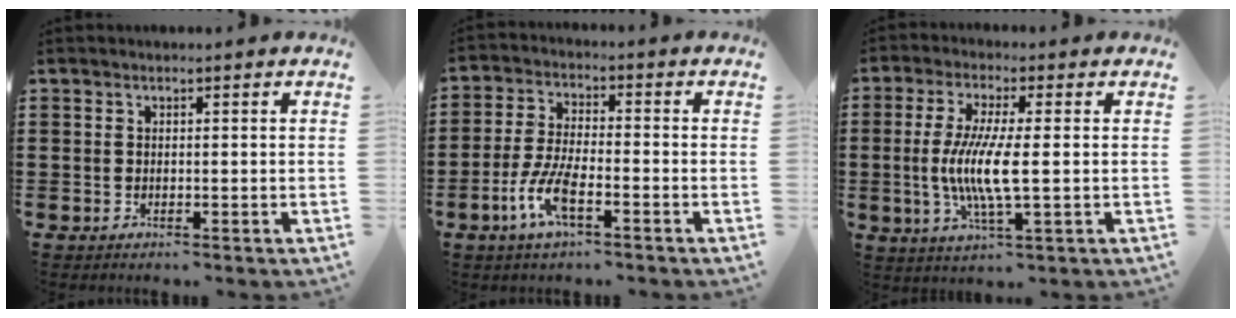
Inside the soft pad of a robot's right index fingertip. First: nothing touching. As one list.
[{"total": 7.0, "force": [-3.4, 1.8, 5.8], "torque": [-0.144, -0.019, -0.068]}, {"total": 7.9, "force": [-0.6, 1.1, 7.8], "torque": [-0.167, -0.014, -0.020]}]